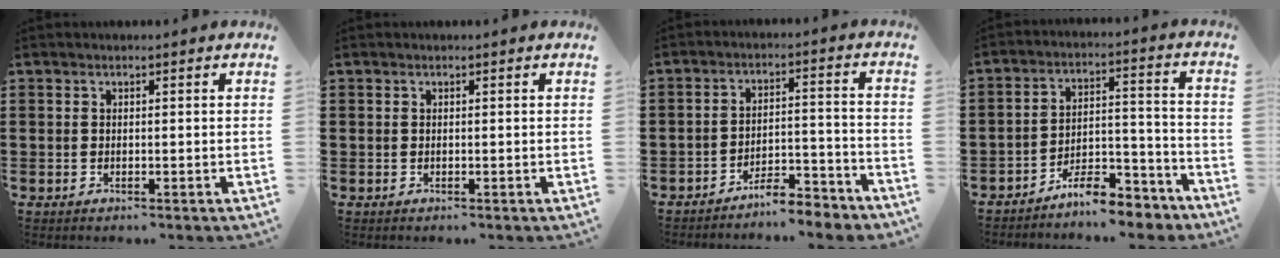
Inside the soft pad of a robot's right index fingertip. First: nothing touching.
{"total": 0.0}
{"total": 5.5, "force": [-5.4, 0.2, 1.3], "torque": [-0.022, 0.008, -0.106]}
{"total": 8.3, "force": [-7.7, 1.7, 2.8], "torque": [-0.039, 0.028, -0.145]}